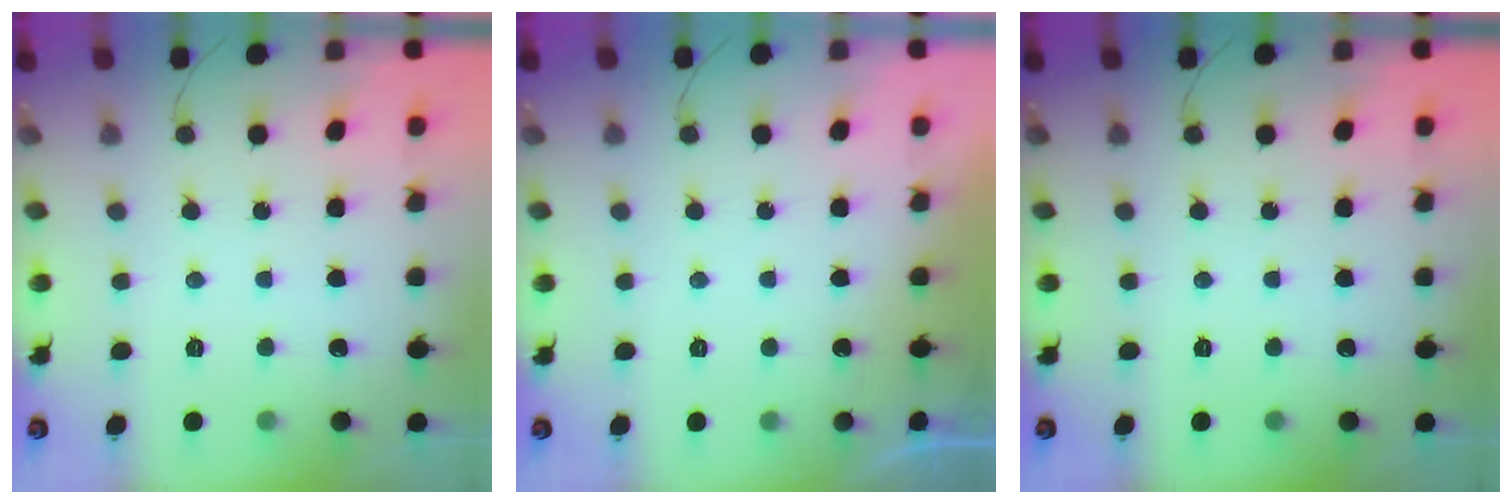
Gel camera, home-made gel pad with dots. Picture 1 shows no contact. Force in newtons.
{"total": 0.8, "press": 0.8, "slide": 0.1}
{"total": 0.0}